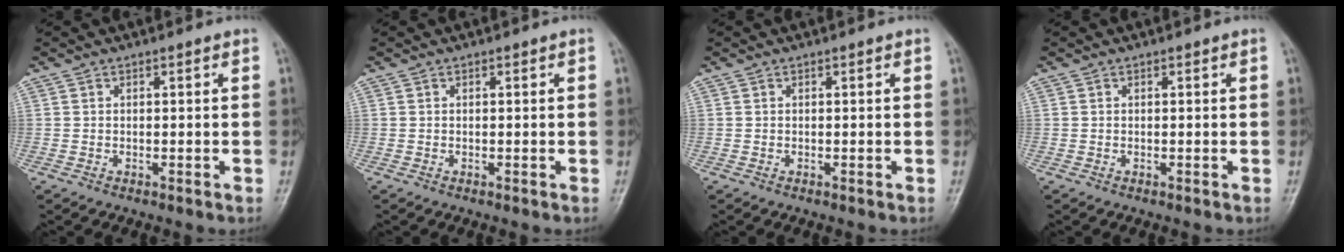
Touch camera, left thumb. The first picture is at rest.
{"total": 0.0}
{"total": 0.0}
{"total": 0.0}